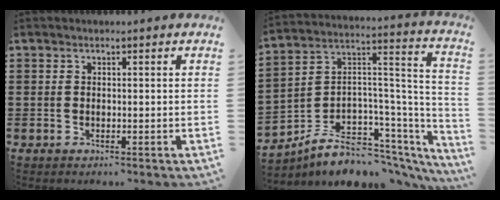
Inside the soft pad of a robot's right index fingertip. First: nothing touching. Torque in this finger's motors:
{"motor_torque": [-2.14, 0.00, -0.06, -0.21]}